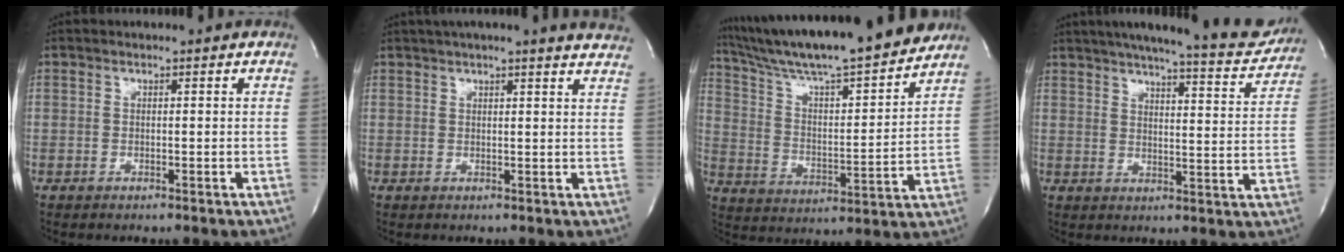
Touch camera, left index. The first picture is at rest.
{"total": 14.3, "force": [13.0, 0.2, 6.1], "torque": [-0.091, -0.002, 0.147]}
{"total": 22.0, "force": [19.5, 0.7, 10.1], "torque": [-0.178, -0.011, 0.307]}
{"total": 19.6, "force": [17.4, 2.3, 8.7], "torque": [-0.128, -0.026, 0.214]}